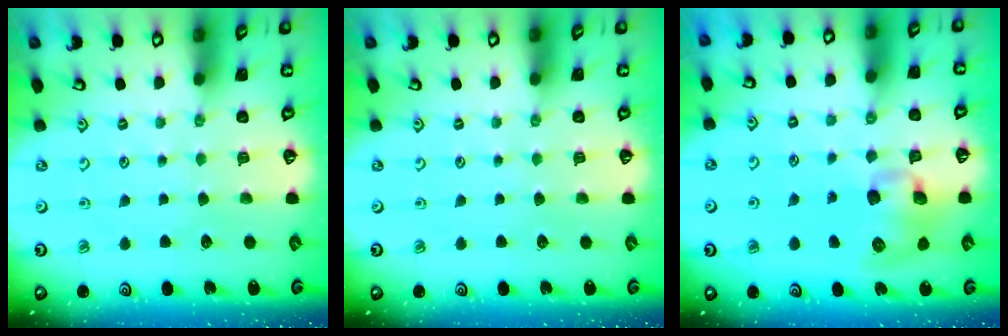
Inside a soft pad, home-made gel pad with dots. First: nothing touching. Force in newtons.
{"total": 0.0}
{"total": 10.7, "press": 10.6, "slide": 1.7}